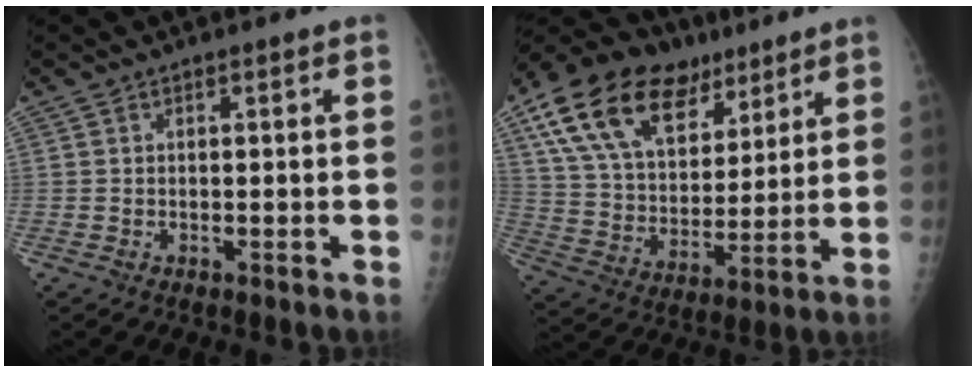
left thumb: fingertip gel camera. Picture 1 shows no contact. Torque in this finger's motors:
{"motor_torque": [1.89, 1.90, 1.44, -1.33, 0.30]}